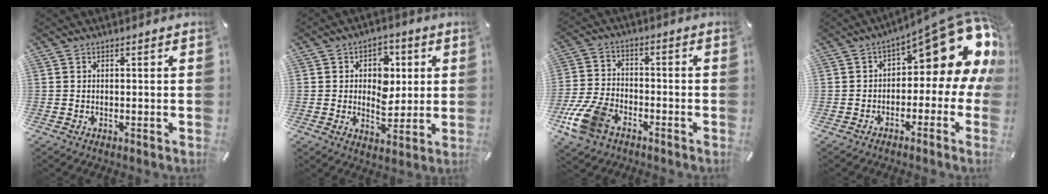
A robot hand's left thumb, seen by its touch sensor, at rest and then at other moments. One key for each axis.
{"total": 8.1, "fx": 0.9, "fy": 6.7, "fz": 4.4, "tx": -0.059, "ty": 0.004, "tz": 0.013}
{"total": 11.2, "fx": -6.5, "fy": 6.5, "fz": 6.4, "tx": -0.143, "ty": 0.027, "tz": -0.125}
{"total": 15.7, "fx": 7.0, "fy": 7.0, "fz": 12.2, "tx": -0.151, "ty": -0.056, "tz": 0.112}